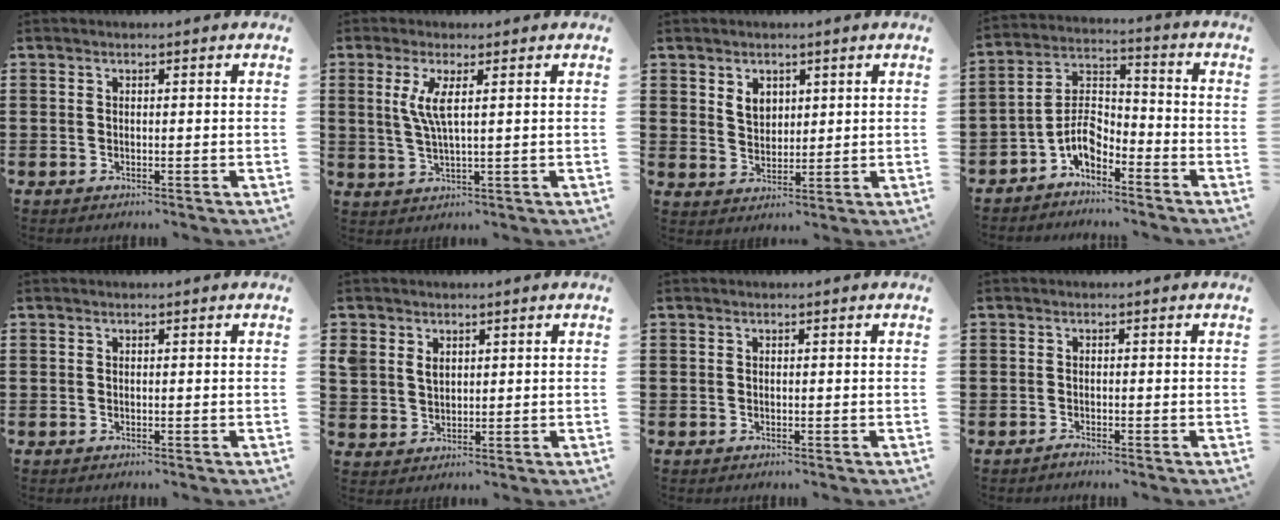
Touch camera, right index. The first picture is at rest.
{"total": 4.6, "force": [1.3, 0.6, 4.4], "torque": [-0.097, -0.005, 0.017]}
{"total": 3.5, "force": [1.9, 2.5, 1.5], "torque": [-0.038, 0.009, 0.035]}
{"total": 6.2, "force": [-4.1, 3.0, 3.5], "torque": [-0.086, 0.003, -0.086]}
{"total": 0.0}
{"total": 3.0, "force": [1.5, 2.3, 1.1], "torque": [-0.031, 0.010, 0.026]}
{"total": 0.0}
{"total": 0.8, "force": [-0.8, 0.1, 0.1], "torque": [-0.004, 0.000, -0.016]}